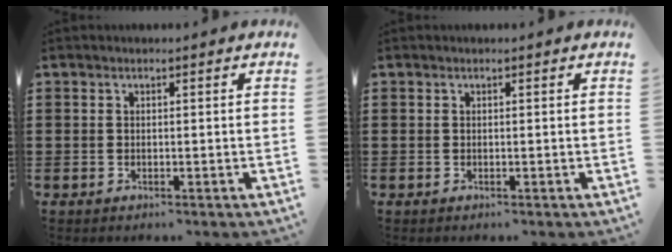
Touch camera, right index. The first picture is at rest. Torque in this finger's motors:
{"motor_torque": [0.34, 1.54, 0.00, -0.01]}